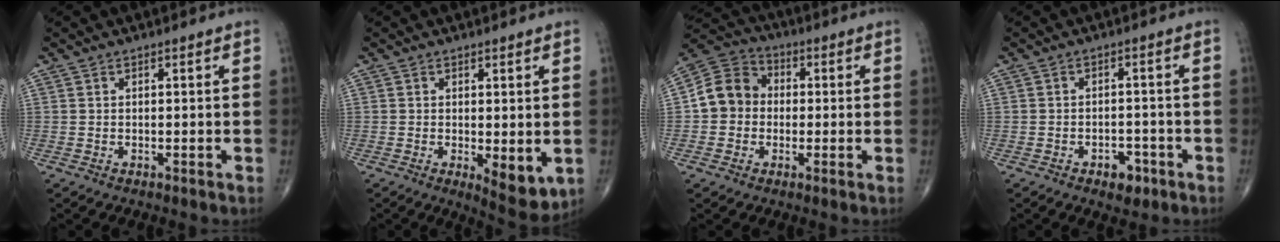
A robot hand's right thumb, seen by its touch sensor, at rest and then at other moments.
{"total": 6.5, "force": [-1.0, 2.7, 5.9], "torque": [-0.075, -0.020, -0.008]}
{"total": 9.5, "force": [-0.2, 8.4, 4.5], "torque": [-0.063, 0.030, -0.020]}
{"total": 4.2, "force": [-2.3, 2.6, 2.4], "torque": [-0.016, 0.013, -0.030]}